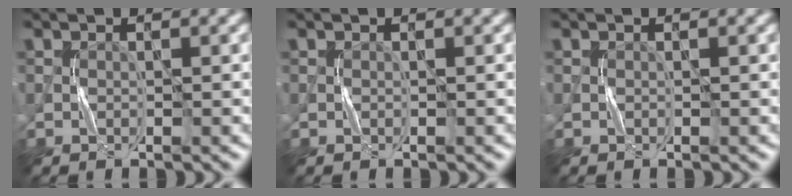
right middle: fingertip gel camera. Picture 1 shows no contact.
{"total": 0.0}
{"total": 0.0}